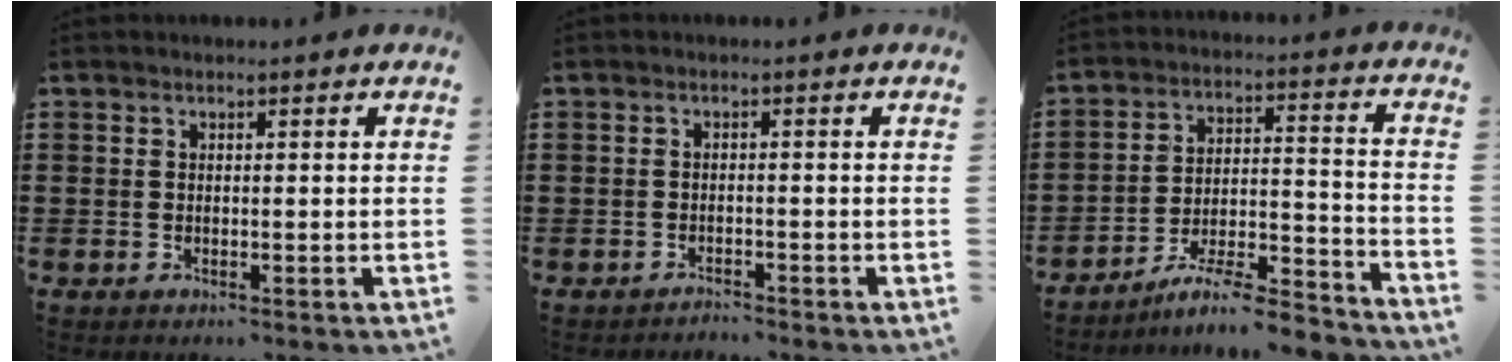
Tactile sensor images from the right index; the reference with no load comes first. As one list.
[{"total": 1.5, "force": [-1.5, -0.1, -0.2], "torque": [-0.001, 0.003, -0.033]}, {"total": 8.0, "force": [-7.1, 0.4, 3.7], "torque": [-0.056, 0.003, -0.137]}]